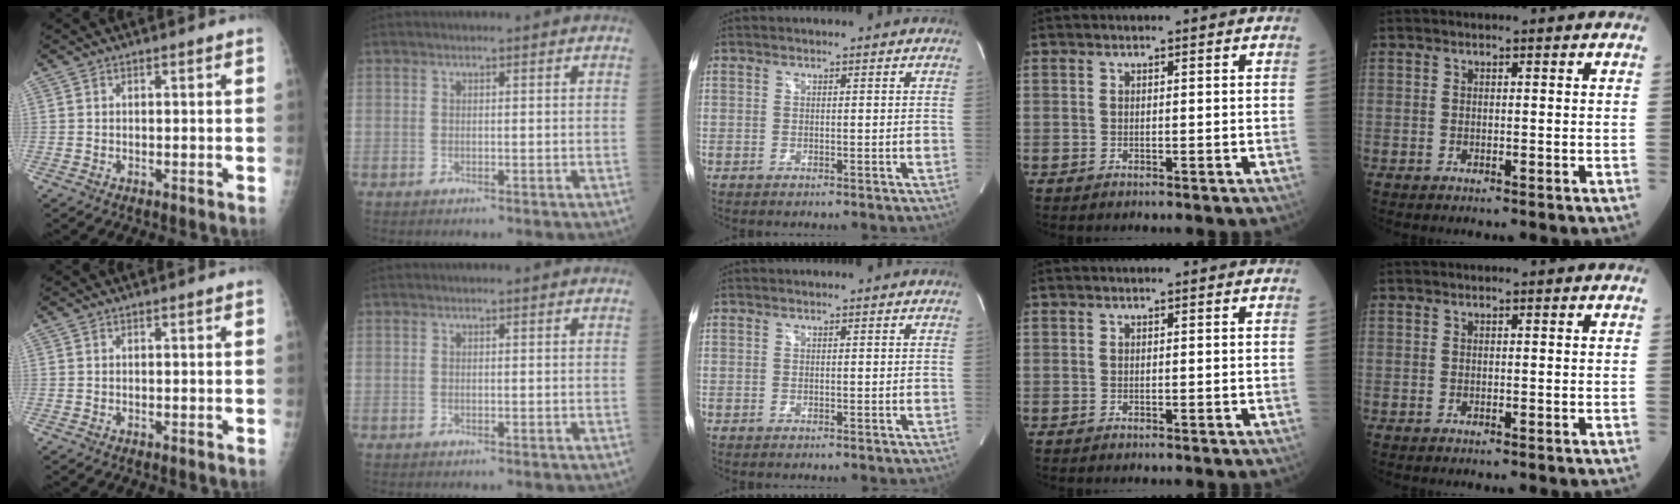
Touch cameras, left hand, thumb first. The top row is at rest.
{}